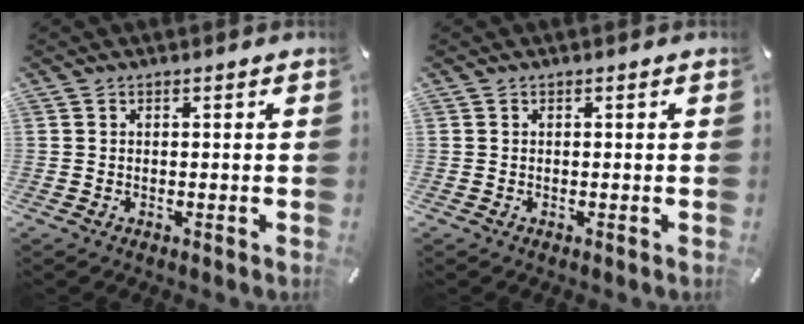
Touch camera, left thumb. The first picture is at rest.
{"total": 0.0}